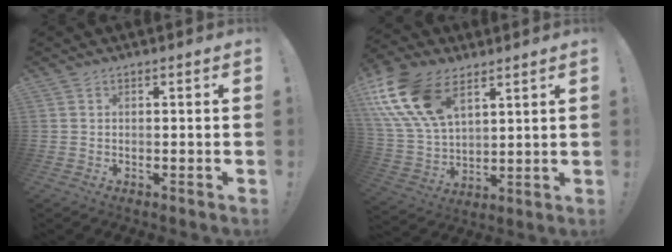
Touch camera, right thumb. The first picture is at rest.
{"total": 19.7, "force": [10.3, 11.5, 12.3], "torque": [-0.258, -0.047, 0.190]}